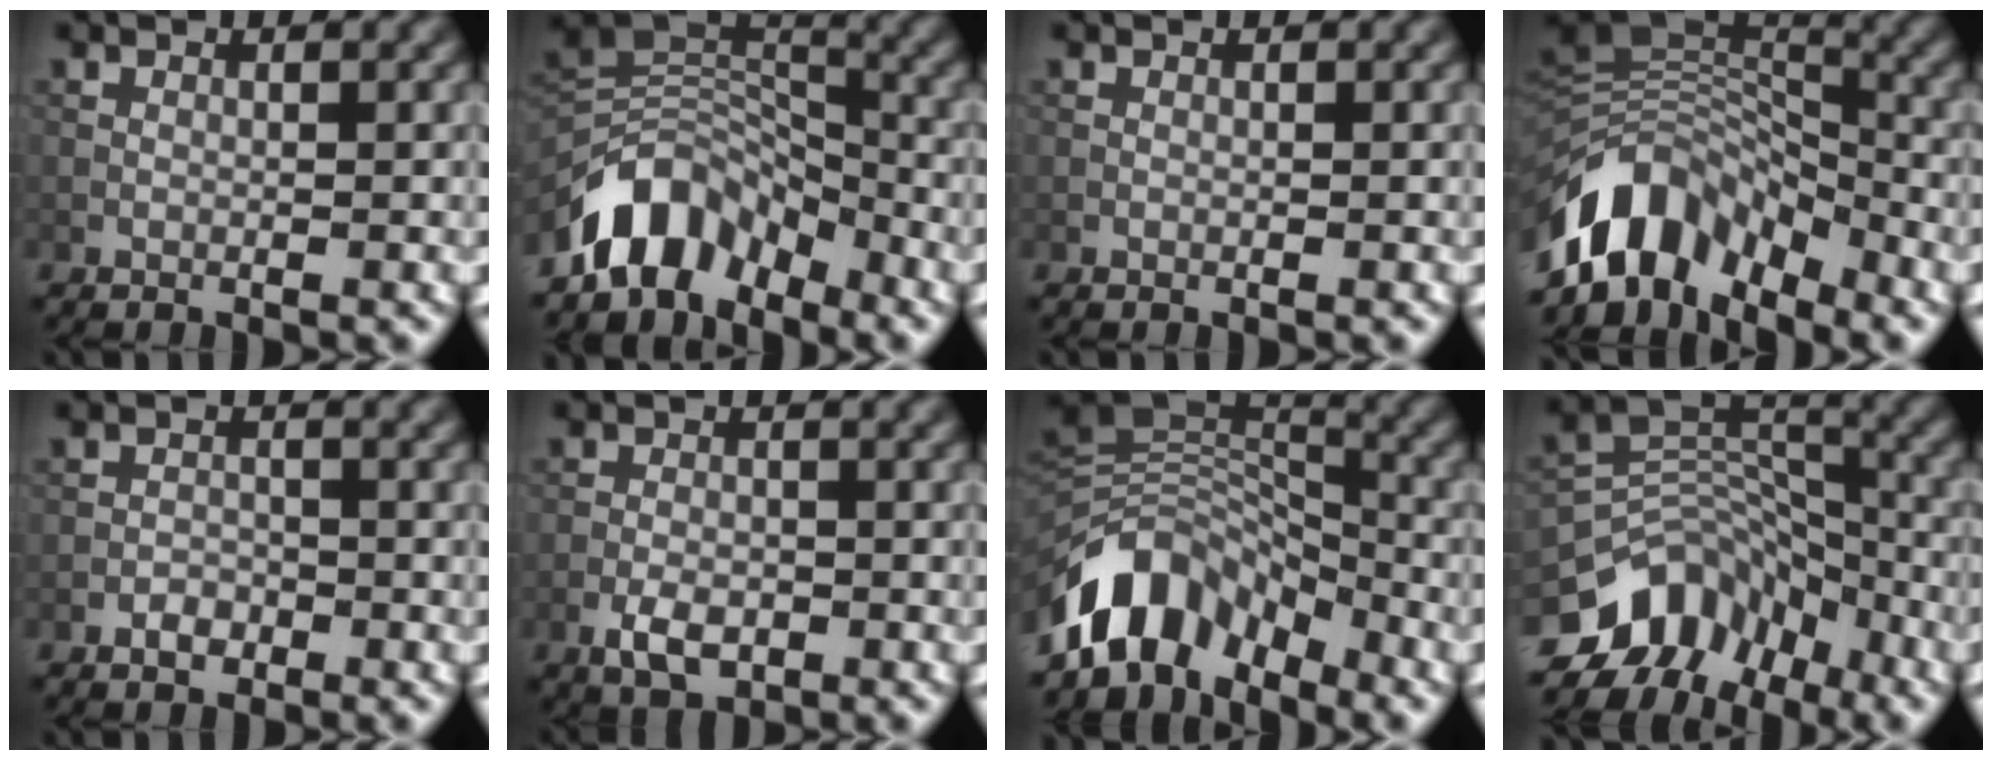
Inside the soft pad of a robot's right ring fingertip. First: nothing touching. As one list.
[{"total": 6.9, "force": [-5.0, 3.7, 2.9], "torque": [-0.030, 0.002, -0.099]}, {"total": 0.0}, {"total": 9.7, "force": [-6.1, 5.3, 5.4], "torque": [-0.091, 0.007, -0.122]}, {"total": 1.3, "force": [-0.9, 0.9, 0.6], "torque": [-0.006, 0.004, -0.016]}, {"total": 3.0, "force": [-1.5, 1.6, 2.0], "torque": [-0.037, -0.001, -0.029]}, {"total": 8.4, "force": [-5.7, 4.6, 4.1], "torque": [-0.059, 0.003, -0.117]}, {"total": 10.0, "force": [-6.9, 6.2, 4.0], "torque": [-0.060, 0.018, -0.127]}]